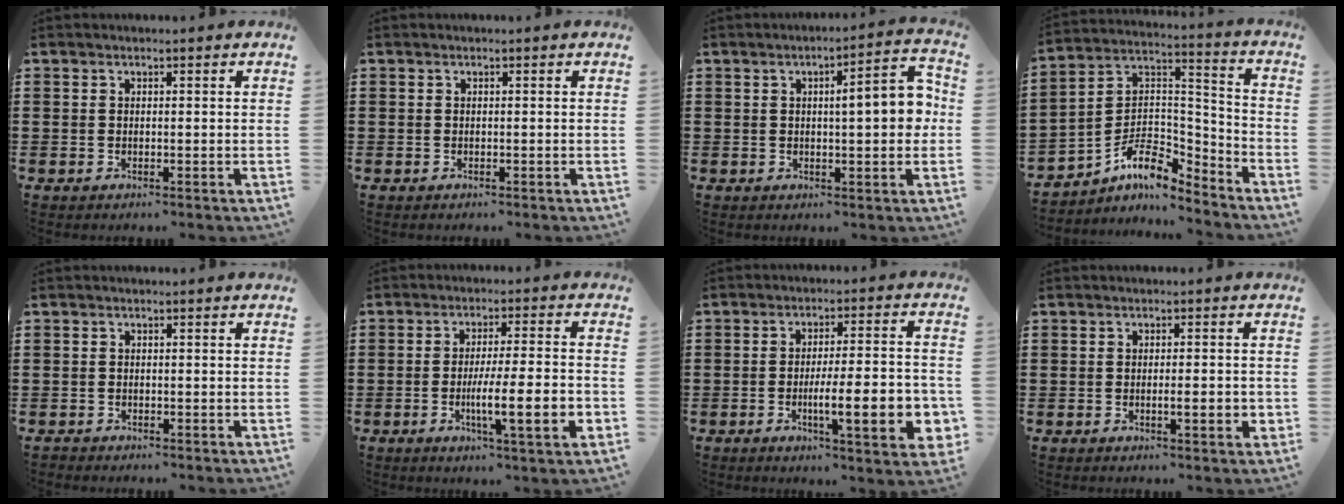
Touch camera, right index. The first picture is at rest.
{"total": 0.0}
{"total": 7.1, "force": [0.7, 1.6, 6.8], "torque": [-0.094, -0.008, 0.001]}
{"total": 8.6, "force": [-6.1, 3.5, 4.8], "torque": [-0.106, -0.003, -0.122]}
{"total": 0.7, "force": [-0.6, 0.3, -0.1], "torque": [0.001, 0.003, -0.014]}
{"total": 9.9, "force": [-2.8, 1.2, 9.4], "torque": [-0.167, -0.012, -0.050]}
{"total": 11.2, "force": [-3.2, 2.4, 10.5], "torque": [-0.159, -0.010, -0.054]}
{"total": 3.3, "force": [-0.7, 0.5, 3.2], "torque": [-0.043, -0.004, -0.015]}